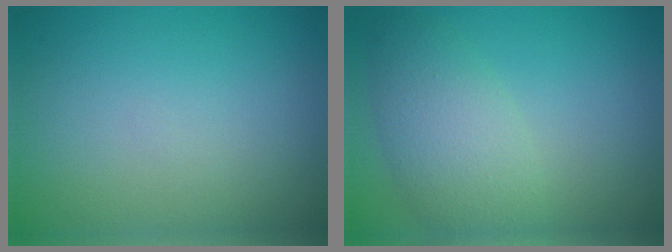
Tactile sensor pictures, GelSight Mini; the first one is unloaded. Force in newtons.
{"total": 4.6, "press": 4.6, "slide": 0.2}